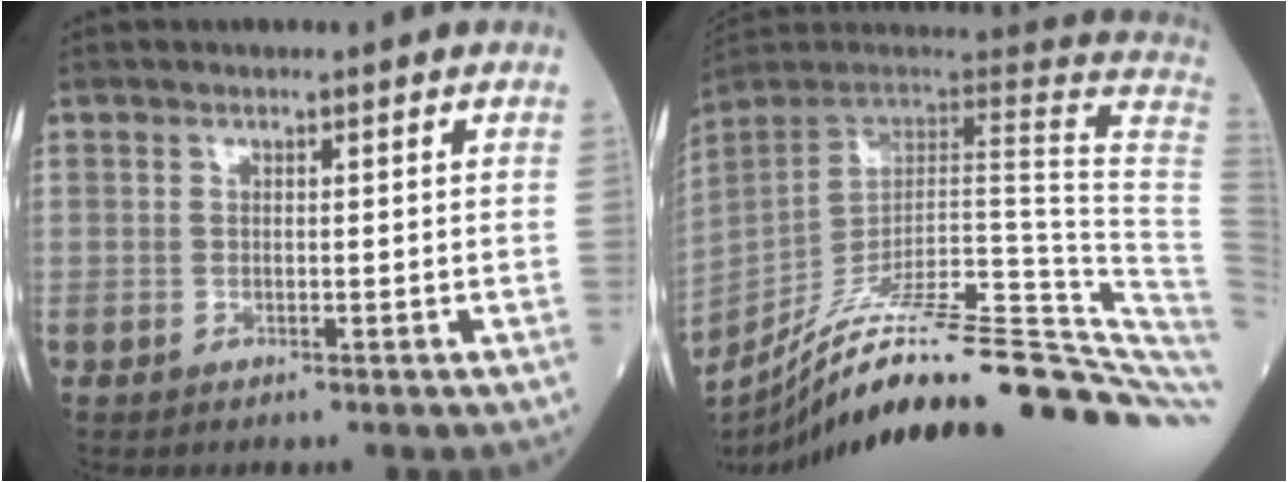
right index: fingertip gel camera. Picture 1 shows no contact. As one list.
[{"total": 36.8, "force": [-28.5, 1.3, 23.3], "torque": [-0.204, -0.044, -0.393]}]